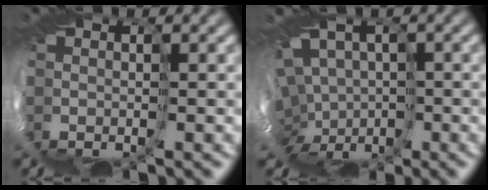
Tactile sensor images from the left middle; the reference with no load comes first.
{"total": 9.0, "force": [-1.7, 7.9, 4.1], "torque": [-0.096, -0.022, -0.033]}